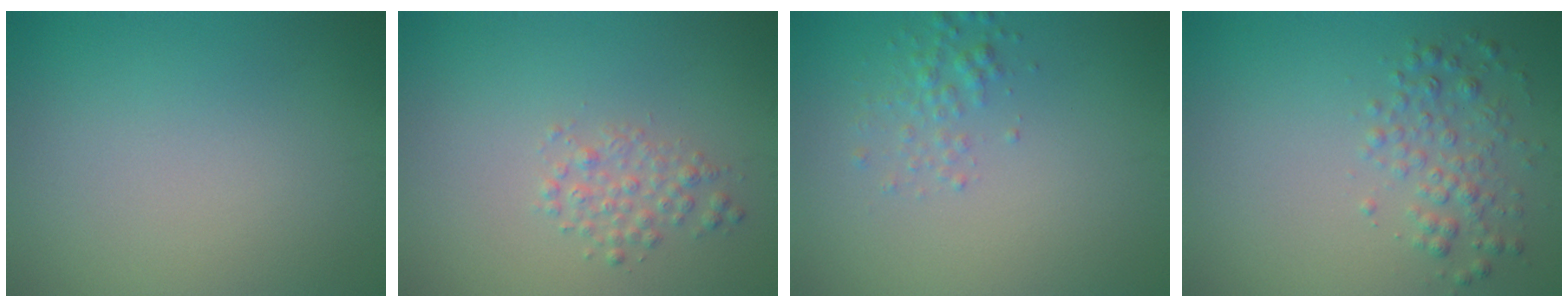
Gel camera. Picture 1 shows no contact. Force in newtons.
{"total": 1.8, "press": 1.8, "slide": 0.1}
{"total": 1.6, "press": 1.6, "slide": 0.1}
{"total": 2.4, "press": 2.4, "slide": 0.1}